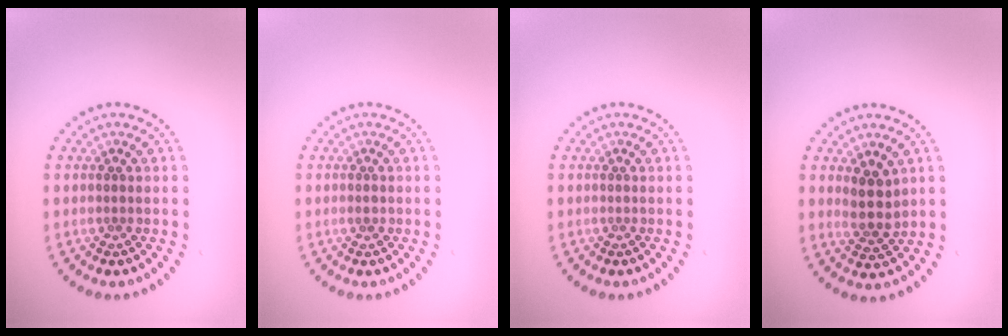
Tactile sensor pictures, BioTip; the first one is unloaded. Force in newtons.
{"total": 0.9, "press": 0.9, "slide": 0.1}
{"total": 0.0}
{"total": 2.8, "press": 2.5, "slide": 1.2}